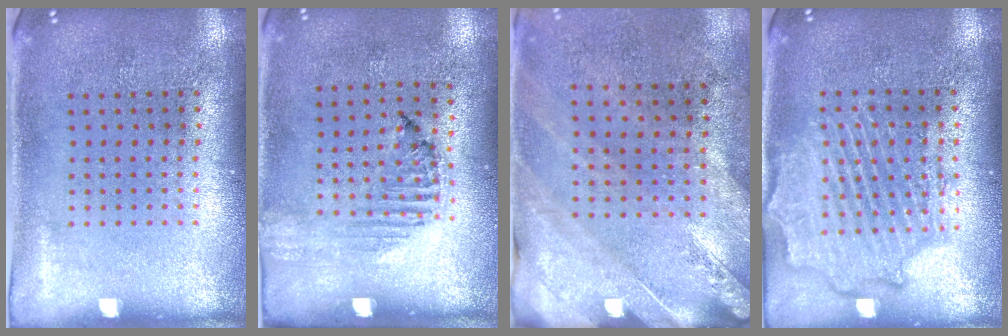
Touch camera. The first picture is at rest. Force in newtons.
{"total": 1.2, "press": 1.2, "slide": 0.4}
{"total": 2.4, "press": 2.0, "slide": 1.3}
{"total": 2.2, "press": 2.2, "slide": 0.6}